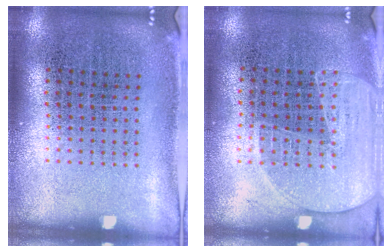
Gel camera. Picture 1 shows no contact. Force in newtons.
{"total": 1.6, "press": 1.4, "slide": 0.8}